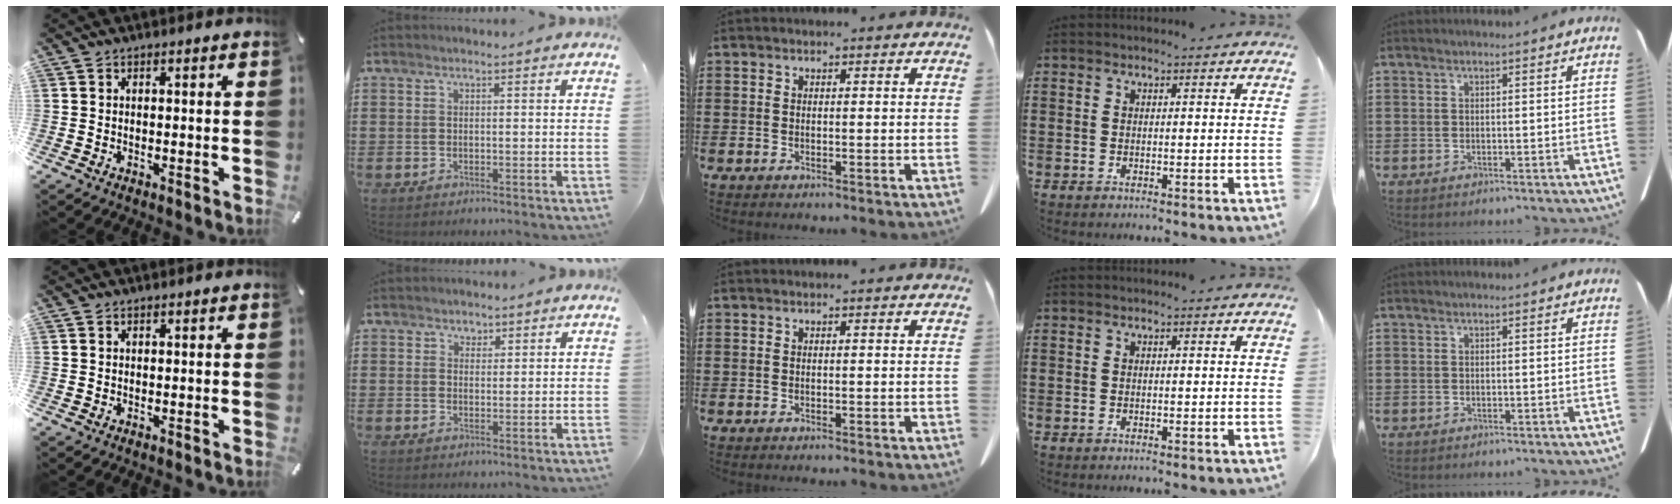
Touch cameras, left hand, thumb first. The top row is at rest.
{"index": {"total": 1.7, "force": [1.3, 1.0, 0.1], "torque": [0.002, 0.001, 0.024]}}